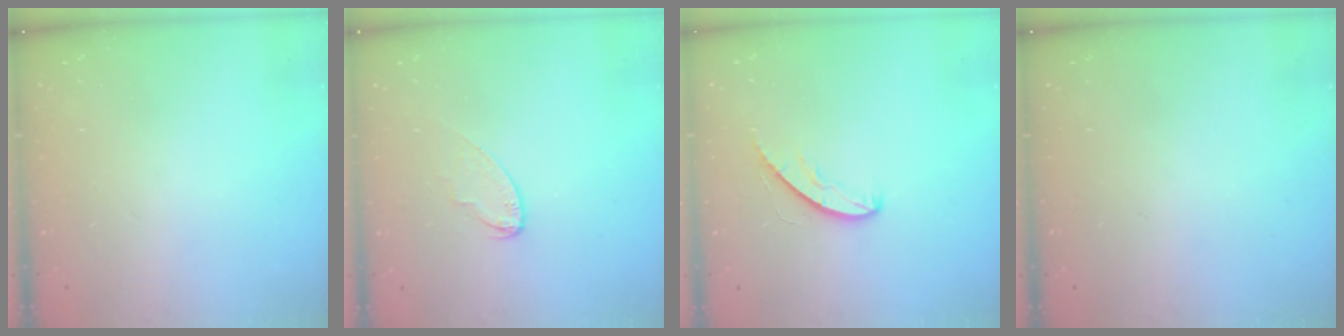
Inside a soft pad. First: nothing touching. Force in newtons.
{"total": 5.0, "press": 5.0, "slide": 0.4}
{"total": 5.1, "press": 5.1, "slide": 0.4}
{"total": 0.0}